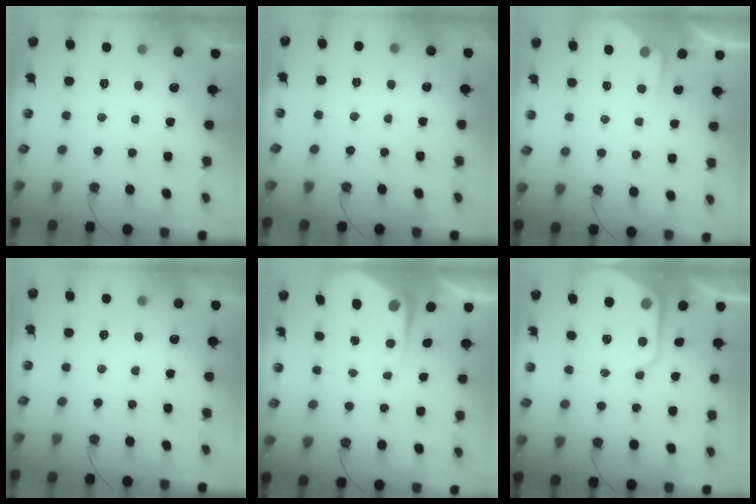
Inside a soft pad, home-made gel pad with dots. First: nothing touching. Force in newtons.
{"total": 4.4, "press": 4.4, "slide": 0.5}
{"total": 4.5, "press": 4.5, "slide": 0.5}
{"total": 4.4, "press": 4.3, "slide": 0.5}
{"total": 6.5, "press": 6.4, "slide": 0.6}
{"total": 10.5, "press": 10.5, "slide": 0.8}